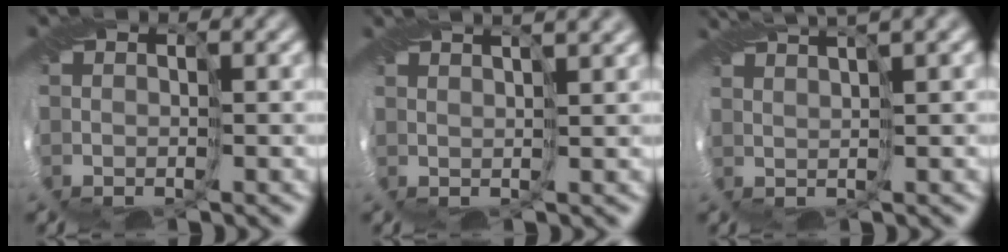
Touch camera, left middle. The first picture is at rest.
{"total": 4.3, "force": [3.2, 1.1, 2.7], "torque": [-0.029, 0.021, 0.024]}
{"total": 4.1, "force": [2.9, 0.3, 2.8], "torque": [-0.054, 0.013, 0.050]}